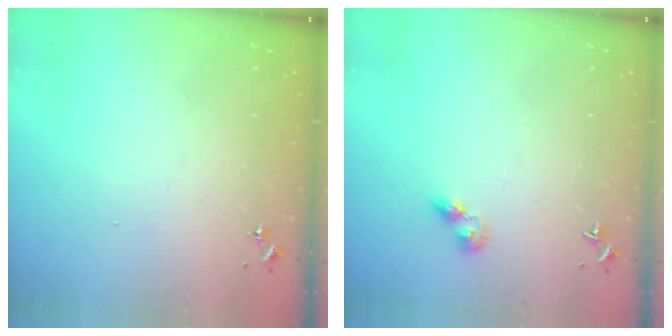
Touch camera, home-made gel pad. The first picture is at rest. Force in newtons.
{"total": 6.1, "press": 6.1, "slide": 0.6}